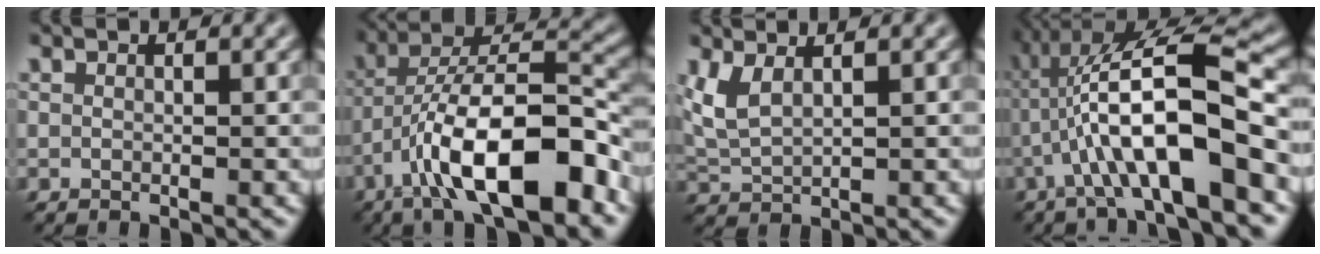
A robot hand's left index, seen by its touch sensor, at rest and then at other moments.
{"total": 12.2, "force": [-6.0, 3.9, 9.9], "torque": [-0.162, 0.016, -0.103]}
{"total": 2.9, "force": [1.5, 1.1, 2.3], "torque": [-0.065, 0.005, 0.034]}
{"total": 10.5, "force": [-2.7, 2.2, 10.0], "torque": [-0.172, 0.022, -0.048]}